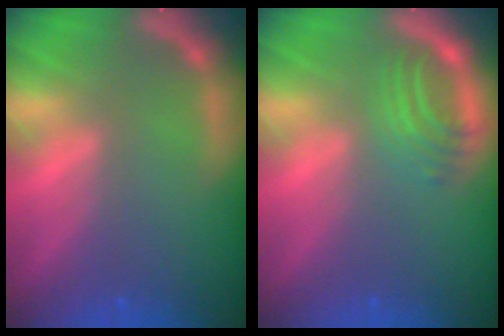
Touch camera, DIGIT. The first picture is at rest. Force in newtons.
{"total": 3.4}